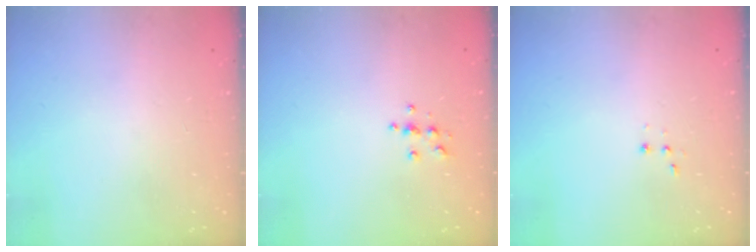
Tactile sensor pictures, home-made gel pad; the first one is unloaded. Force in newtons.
{"total": 3.9, "press": 3.9, "slide": 0.4}
{"total": 2.8, "press": 2.7, "slide": 0.7}